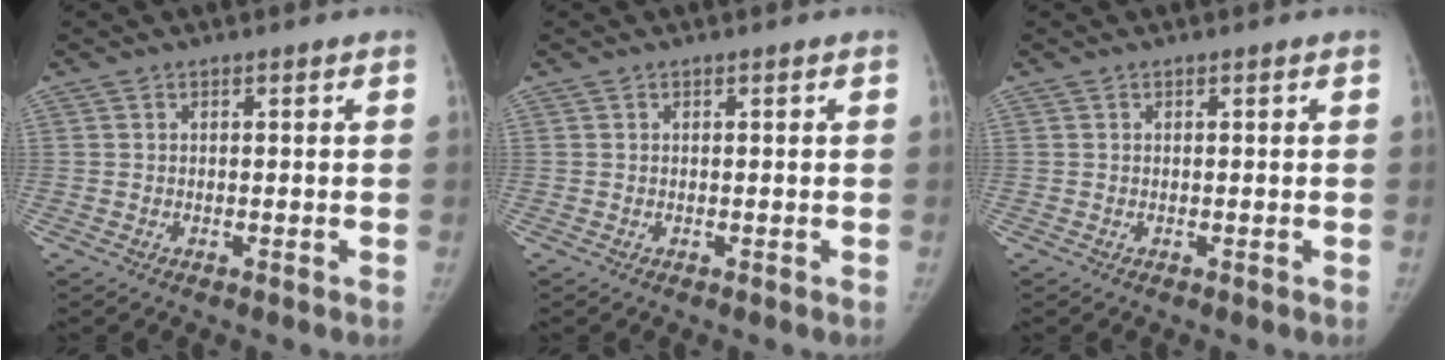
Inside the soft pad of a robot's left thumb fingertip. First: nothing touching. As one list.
[{"total": 0.0}, {"total": 0.0}]